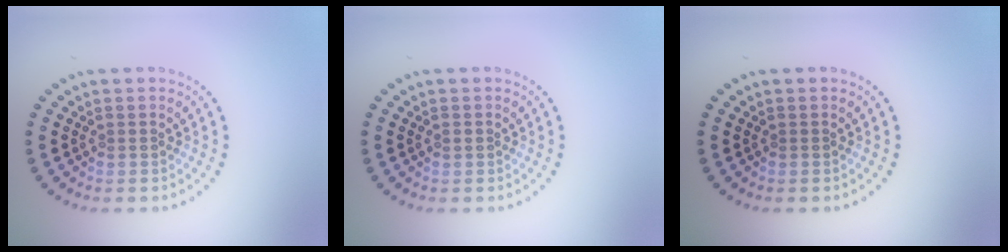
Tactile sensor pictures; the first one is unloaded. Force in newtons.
{"total": 0.7, "press": 0.7, "slide": 0.0}
{"total": 0.0}